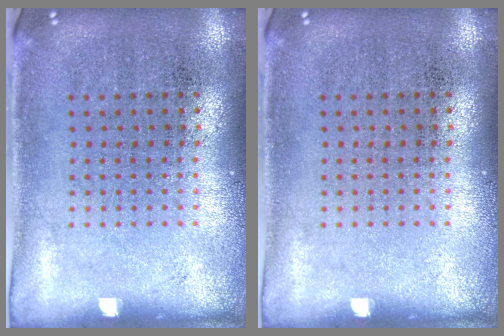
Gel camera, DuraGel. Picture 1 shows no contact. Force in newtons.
{"total": 0.0}